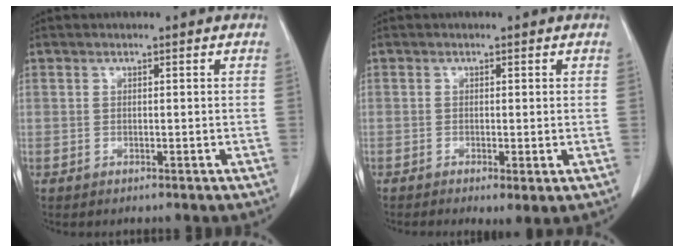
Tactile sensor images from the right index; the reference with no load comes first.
{"total": 2.4, "force": [-0.8, 0.6, 2.2], "torque": [-0.033, -0.007, -0.006]}